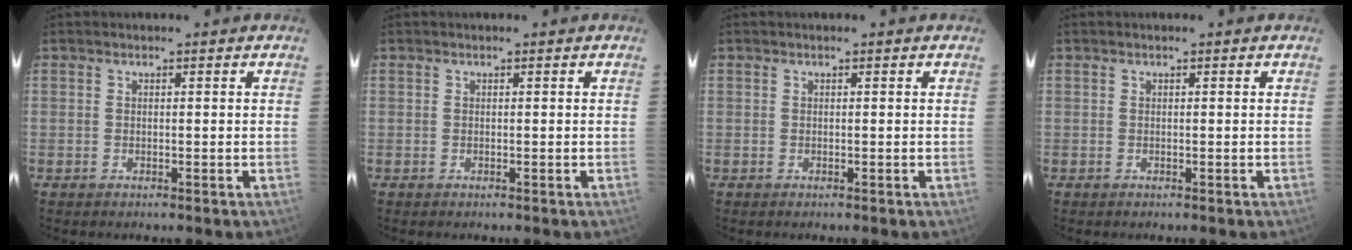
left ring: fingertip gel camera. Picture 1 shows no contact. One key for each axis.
{"total": 0.0}
{"total": 0.0}
{"total": 0.0}